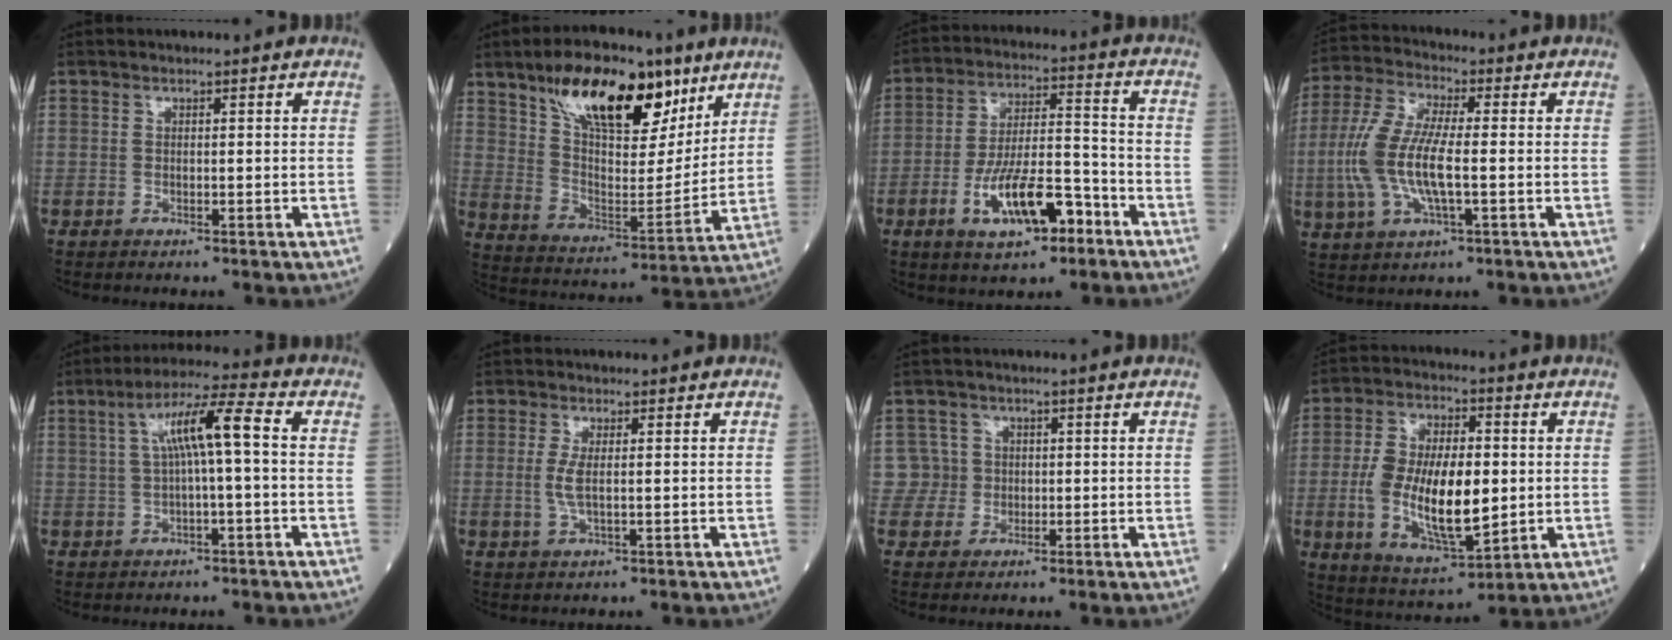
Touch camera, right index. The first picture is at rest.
{"total": 20.3, "force": [12.1, 7.7, 14.3], "torque": [-0.249, 0.014, 0.211]}
{"total": 12.3, "force": [-5.9, 3.9, 10.1], "torque": [-0.189, 0.008, -0.096]}
{"total": 11.7, "force": [-1.3, 3.2, 11.1], "torque": [-0.253, 0.004, -0.026]}
{"total": 8.5, "force": [1.1, 0.5, 8.4], "torque": [-0.149, 0.027, 0.018]}
{"total": 3.1, "force": [0.1, 0.7, 3.0], "torque": [-0.069, -0.005, 0.003]}
{"total": 4.0, "force": [0.4, 3.9, -0.5], "torque": [0.027, 0.011, 0.006]}
{"total": 16.1, "force": [-1.0, 6.3, 14.8], "torque": [-0.288, -0.005, -0.010]}